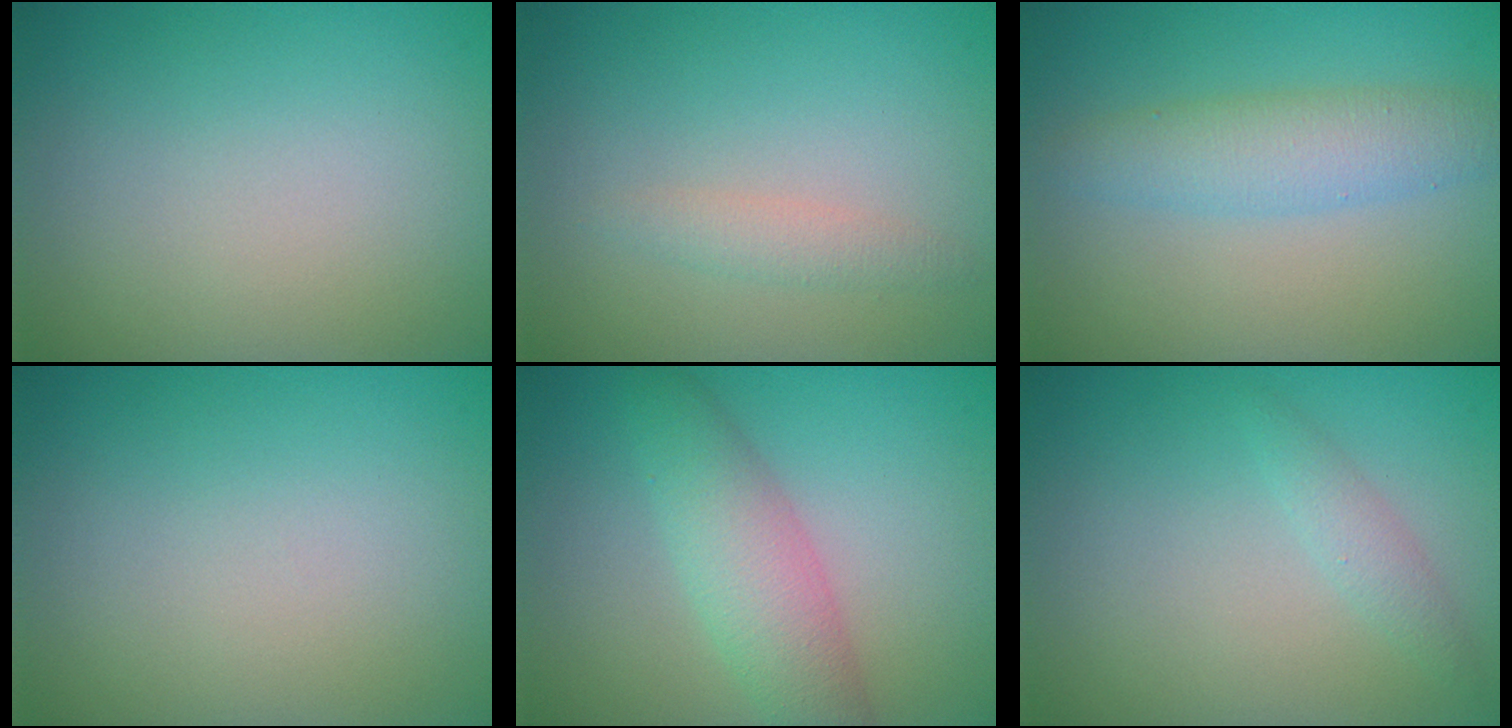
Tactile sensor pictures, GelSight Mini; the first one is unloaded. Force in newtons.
{"total": 1.4, "press": 1.4, "slide": 0.0}
{"total": 3.5, "press": 3.5, "slide": 0.0}
{"total": 0.0}
{"total": 4.5, "press": 4.5, "slide": 0.0}
{"total": 1.2, "press": 1.2, "slide": 0.1}